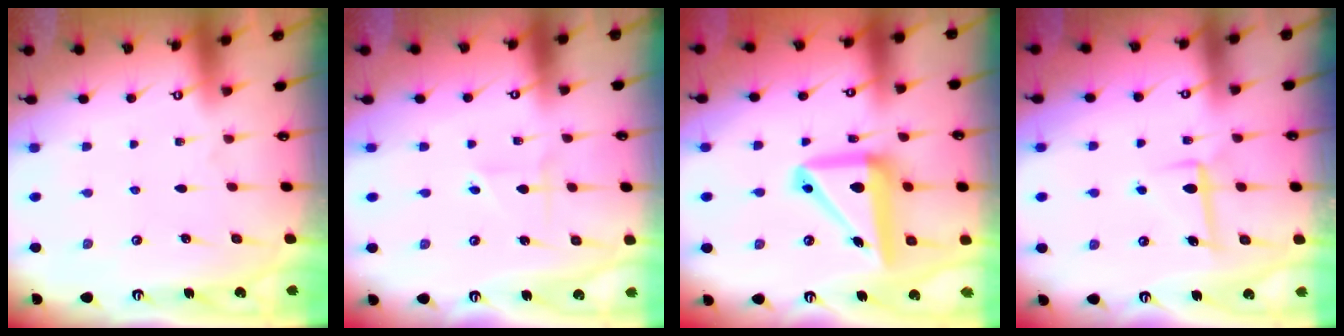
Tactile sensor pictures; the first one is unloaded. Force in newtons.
{"total": 1.8, "press": 1.7, "slide": 0.4}
{"total": 15.1, "press": 14.8, "slide": 2.6}
{"total": 6.4, "press": 6.2, "slide": 1.8}